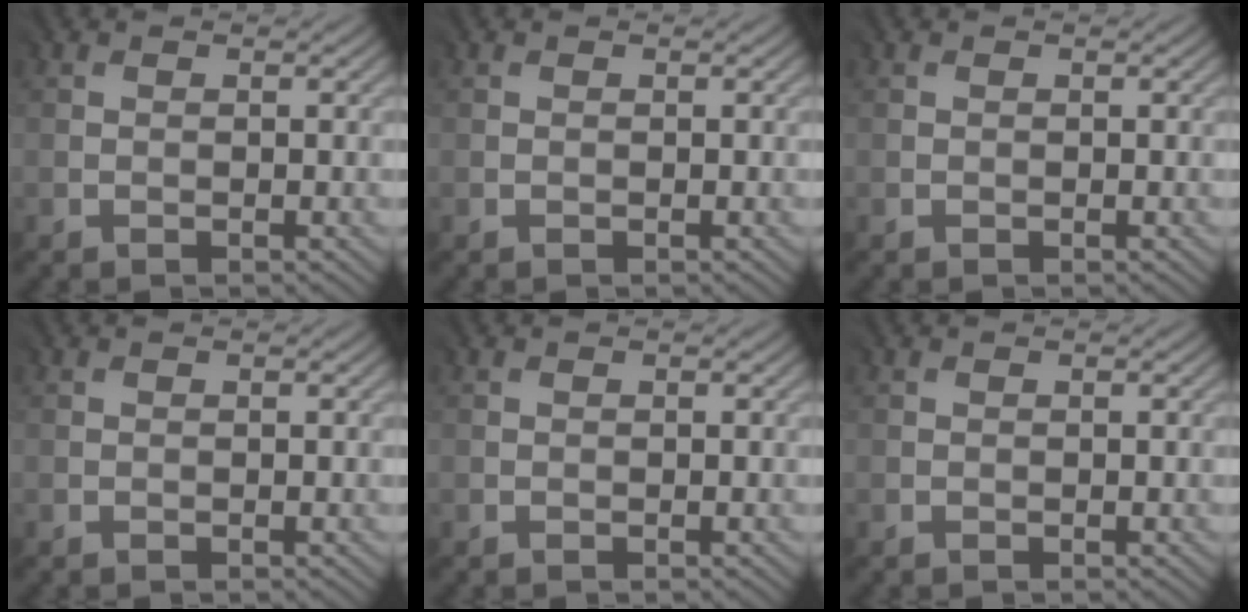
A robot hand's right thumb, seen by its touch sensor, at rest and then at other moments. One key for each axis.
{"total": 0.0}
{"total": 0.0}
{"total": 0.0}
{"total": 0.0}
{"total": 0.0}